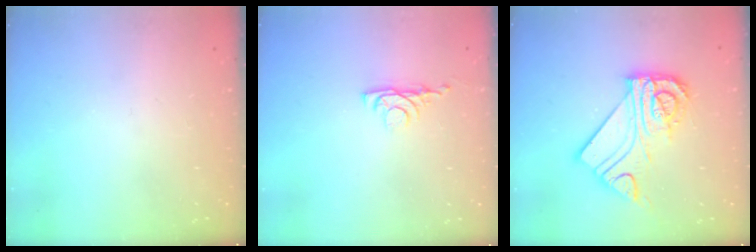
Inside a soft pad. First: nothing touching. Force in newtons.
{"total": 4.0, "press": 3.9, "slide": 0.6}
{"total": 13.6, "press": 13.6, "slide": 0.7}